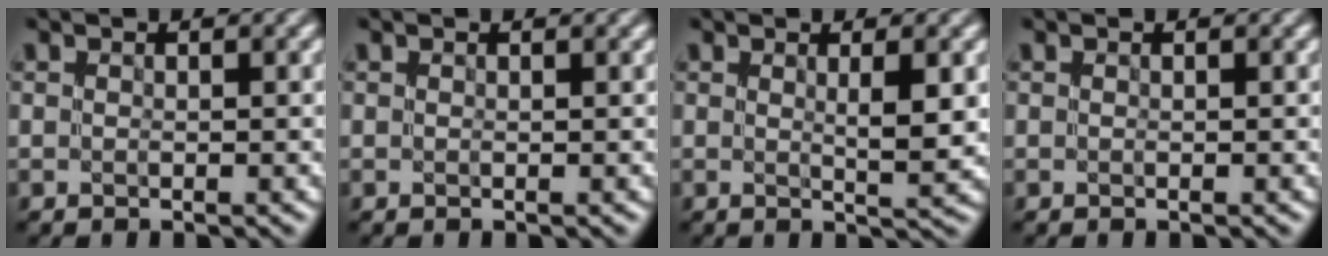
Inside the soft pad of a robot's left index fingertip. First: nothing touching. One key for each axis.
{"total": 0.0}
{"total": 2.5, "fx": 0.6, "fy": 0.4, "fz": 2.4, "tx": -0.034, "ty": -0.003, "tz": 0.010}
{"total": 0.0}